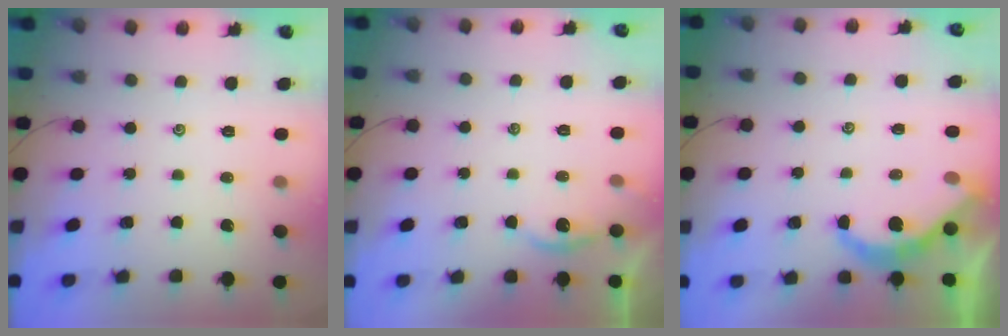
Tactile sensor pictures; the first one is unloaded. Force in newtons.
{"total": 2.4, "press": 2.4, "slide": 0.1}
{"total": 5.5, "press": 5.5, "slide": 0.2}